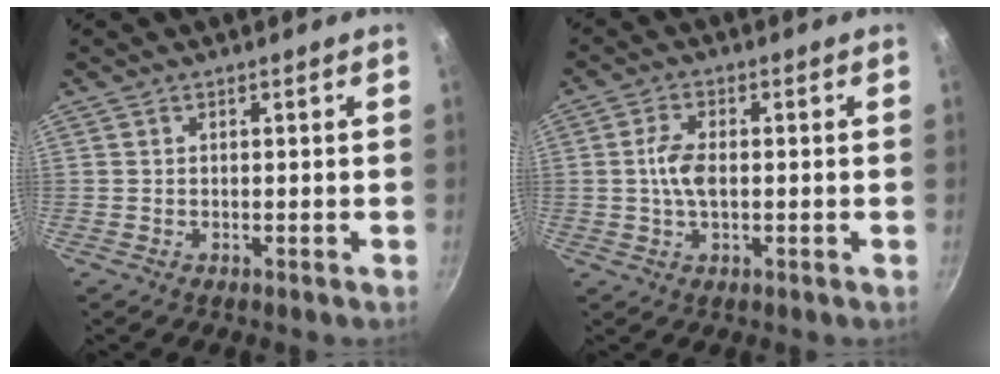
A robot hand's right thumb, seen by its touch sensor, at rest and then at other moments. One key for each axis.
{"total": 5.3, "fx": -0.1, "fy": 2.8, "fz": 4.5, "tx": -0.087, "ty": 0.009, "tz": -0.006}